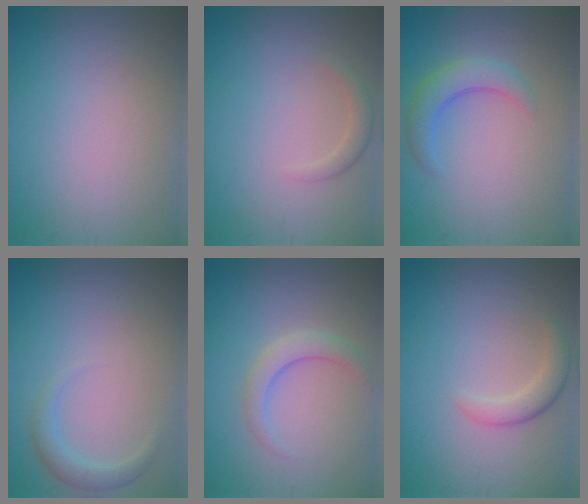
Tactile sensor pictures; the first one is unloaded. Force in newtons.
{"total": 1.2, "press": 1.2, "slide": 0.0}
{"total": 3.3, "press": 3.3, "slide": 0.2}
{"total": 1.7, "press": 1.7, "slide": 0.1}
{"total": 2.3, "press": 2.3, "slide": 0.0}
{"total": 2.1, "press": 2.1, "slide": 0.1}